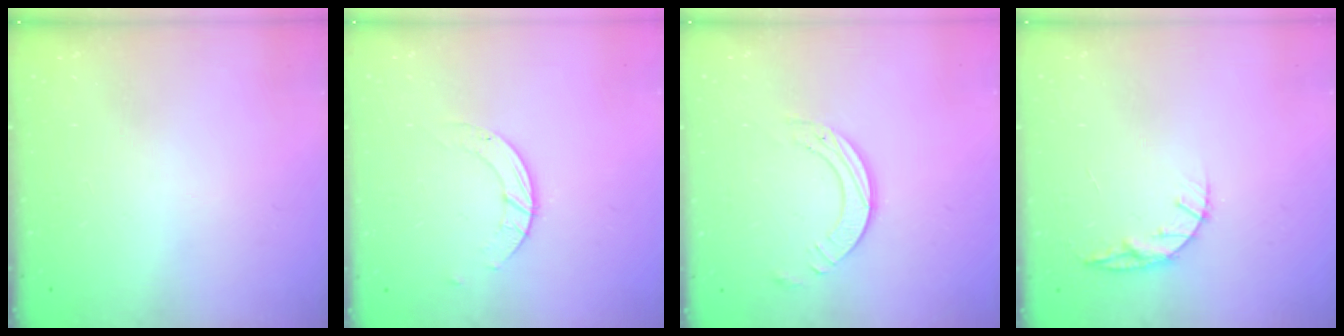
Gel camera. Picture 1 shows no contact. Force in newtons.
{"total": 2.8, "press": 2.8, "slide": 0.3}
{"total": 5.8, "press": 5.8, "slide": 0.6}
{"total": 5.8, "press": 5.8, "slide": 0.6}